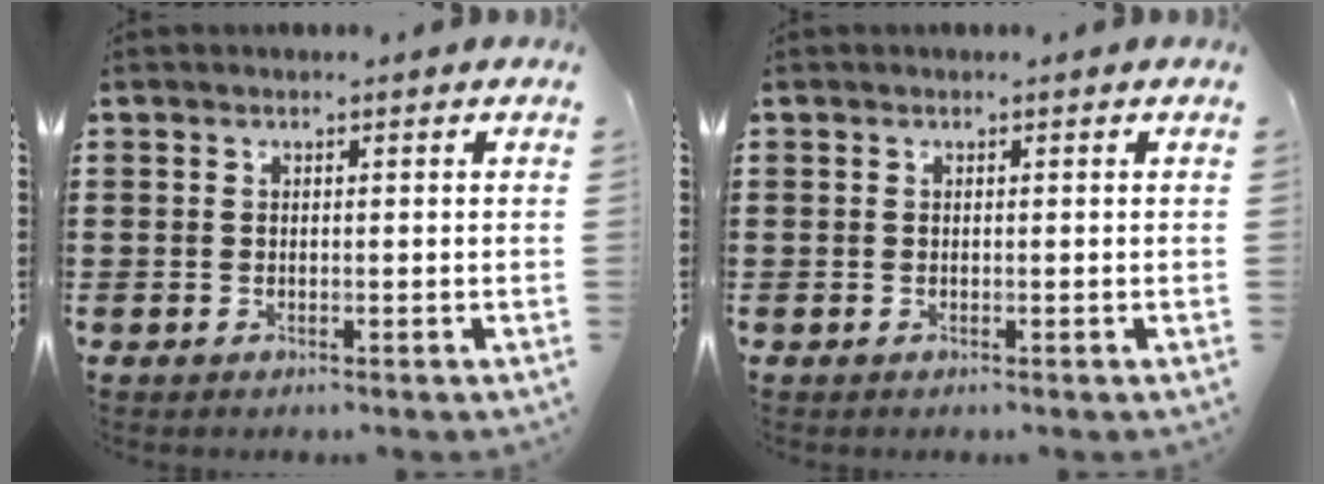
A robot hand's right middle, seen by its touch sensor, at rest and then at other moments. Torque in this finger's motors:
{"motor_torque": [-0.09, -0.28, 0.00, 0.01]}